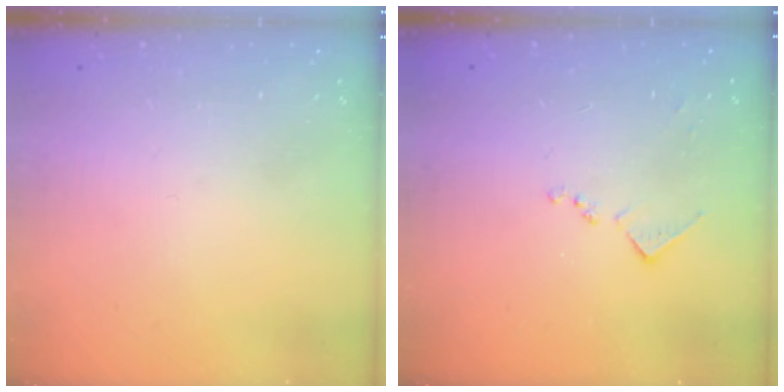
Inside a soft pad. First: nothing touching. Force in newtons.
{"total": 8.4, "press": 8.3, "slide": 0.8}